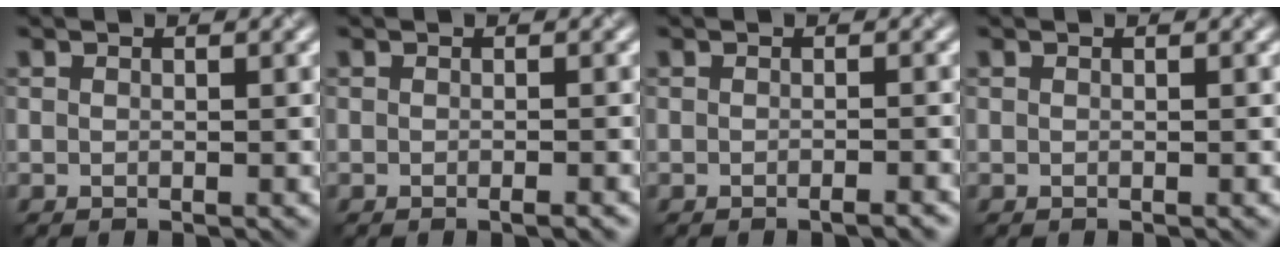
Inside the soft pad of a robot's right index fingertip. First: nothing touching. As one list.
[{"total": 1.0, "force": [-0.5, 0.1, 0.8], "torque": [-0.009, -0.003, -0.009]}, {"total": 1.2, "force": [-0.8, 0.2, 0.9], "torque": [-0.008, -0.001, -0.015]}, {"total": 0.0}]